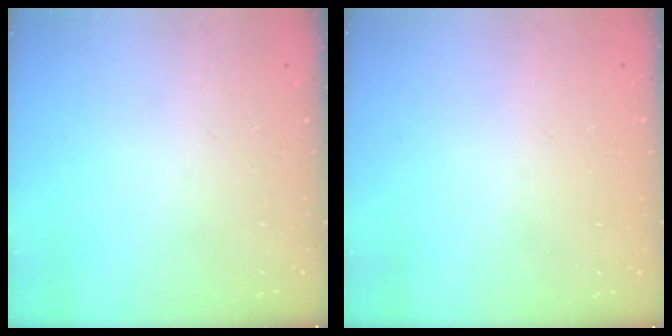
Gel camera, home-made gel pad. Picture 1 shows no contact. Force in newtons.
{"total": 0.7, "press": 0.7, "slide": 0.1}